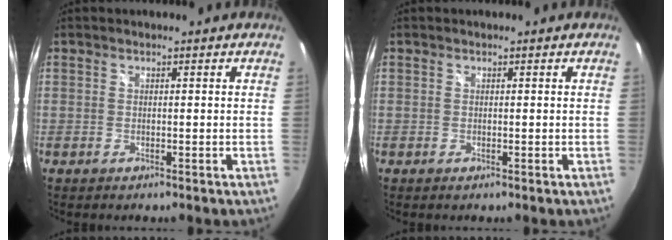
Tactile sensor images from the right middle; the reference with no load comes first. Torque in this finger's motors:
{"motor_torque": [0.10, -0.14, 0.03, 0.01]}